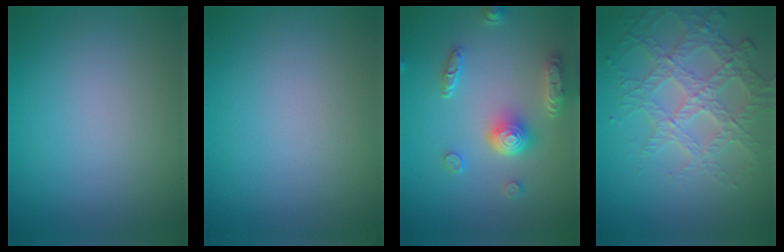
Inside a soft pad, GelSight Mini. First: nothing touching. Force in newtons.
{"total": 0.0}
{"total": 4.9, "press": 4.0, "slide": 2.9}
{"total": 4.0, "press": 4.0, "slide": 0.3}